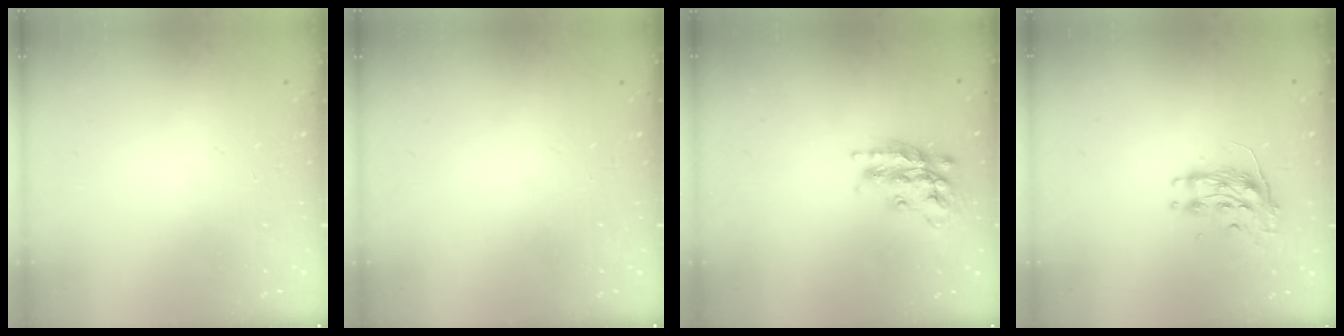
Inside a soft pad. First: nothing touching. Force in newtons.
{"total": 0.0}
{"total": 17.1, "press": 17.1, "slide": 1.0}
{"total": 8.8, "press": 8.8, "slide": 0.0}